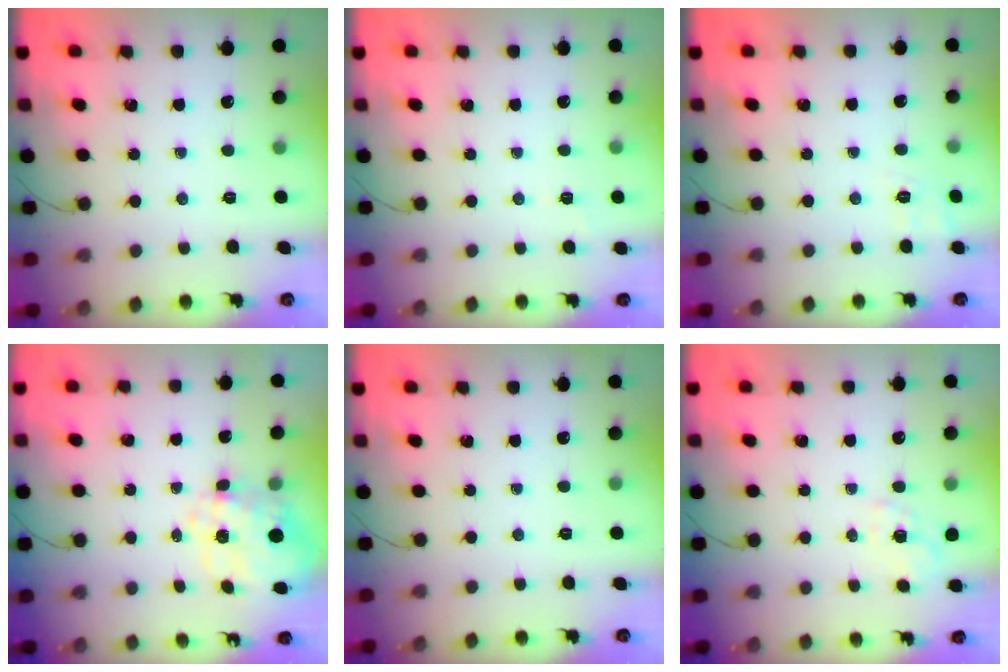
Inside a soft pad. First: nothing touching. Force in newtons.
{"total": 1.3, "press": 0.0, "slide": 1.3}
{"total": 2.5, "press": 1.6, "slide": 1.9}
{"total": 10.1, "press": 9.9, "slide": 1.7}
{"total": 0.0}
{"total": 2.1, "press": 1.7, "slide": 1.1}